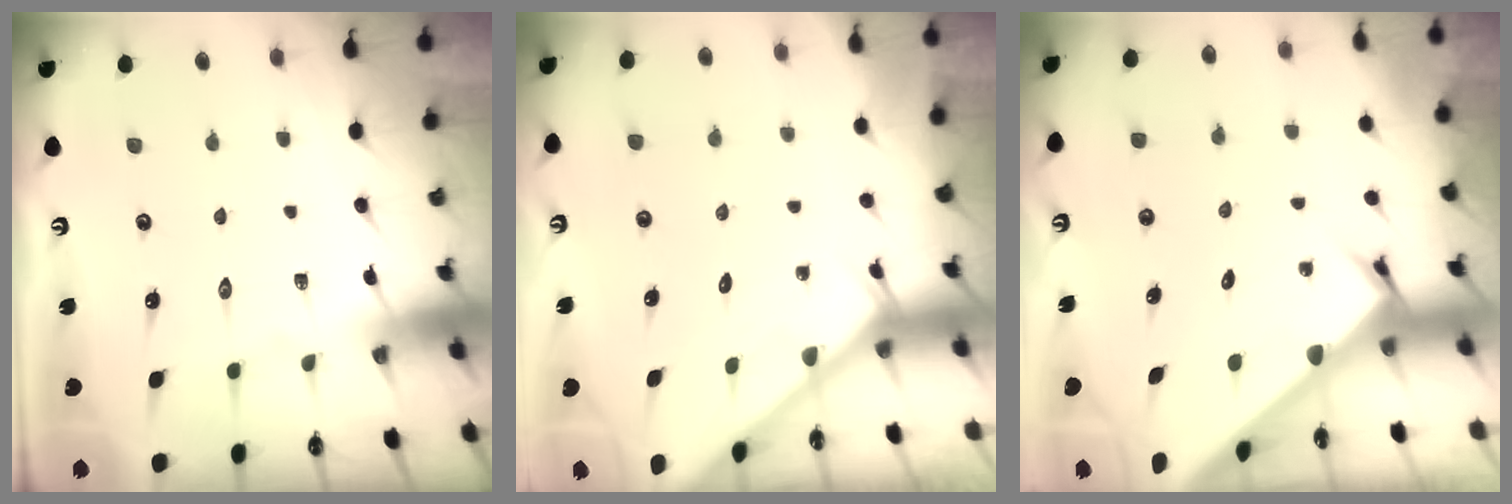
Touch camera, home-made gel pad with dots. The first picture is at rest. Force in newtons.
{"total": 2.0, "press": 2.0, "slide": 0.1}
{"total": 2.4, "press": 2.4, "slide": 0.0}